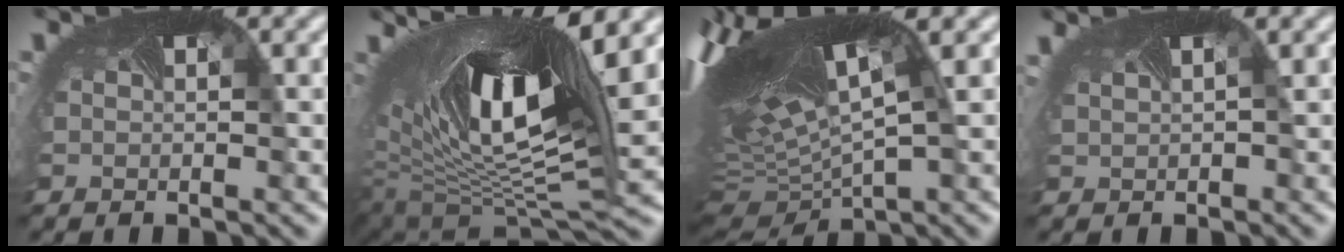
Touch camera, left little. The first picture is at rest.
{"total": 15.0, "force": [5.0, 5.6, 13.0], "torque": [-0.245, 0.010, 0.083]}
{"total": 14.1, "force": [2.5, 5.8, 12.6], "torque": [-0.280, 0.003, 0.069]}
{"total": 3.4, "force": [1.6, 1.7, 2.5], "torque": [-0.043, 0.021, 0.016]}